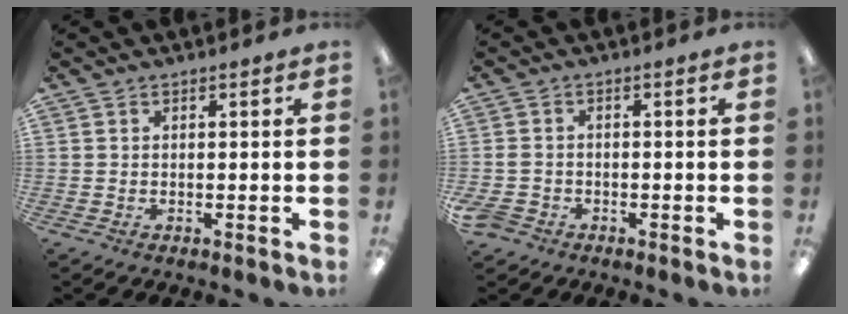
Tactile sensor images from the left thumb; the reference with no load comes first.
{"total": 2.7, "force": [-1.6, 1.9, 0.9], "torque": [-0.031, 0.003, -0.035]}